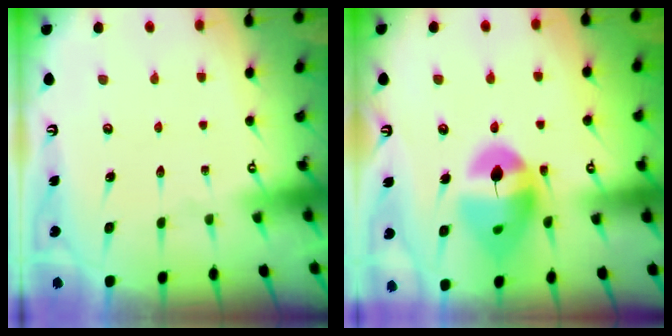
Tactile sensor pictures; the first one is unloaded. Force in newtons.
{"total": 14.9, "press": 14.7, "slide": 2.0}